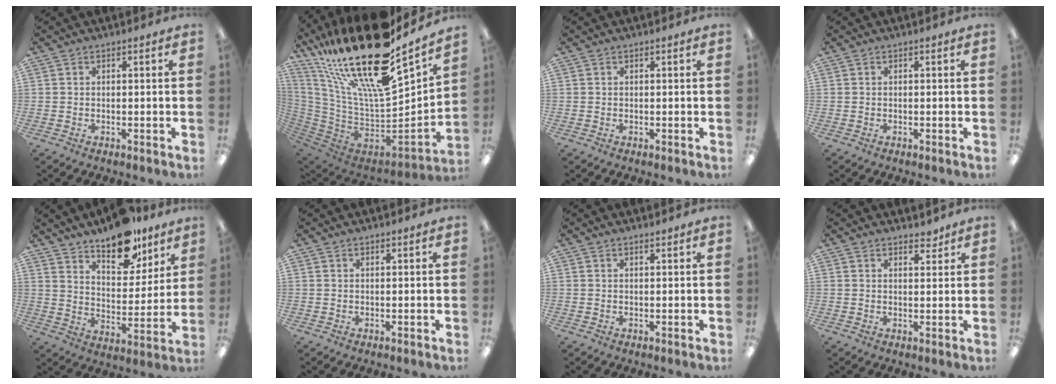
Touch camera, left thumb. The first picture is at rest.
{"total": 28.9, "force": [18.1, 9.8, 20.3], "torque": [-0.351, -0.136, 0.306]}
{"total": 0.0}
{"total": 0.0}
{"total": 15.4, "force": [11.8, 7.1, 6.9], "torque": [-0.095, -0.074, 0.209]}
{"total": 0.7, "force": [0.7, 0.2, 0.2], "torque": [-0.004, 0.001, 0.012]}
{"total": 1.0, "force": [1.0, 0.2, 0.3], "torque": [-0.006, -0.002, 0.018]}
{"total": 3.1, "force": [2.8, 1.2, 0.6], "torque": [0.009, -0.020, 0.047]}